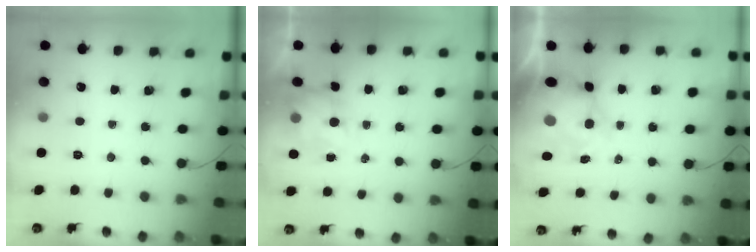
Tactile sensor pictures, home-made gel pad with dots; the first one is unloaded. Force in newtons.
{"total": 5.1, "press": 5.0, "slide": 1.3}
{"total": 8.3, "press": 7.9, "slide": 2.4}